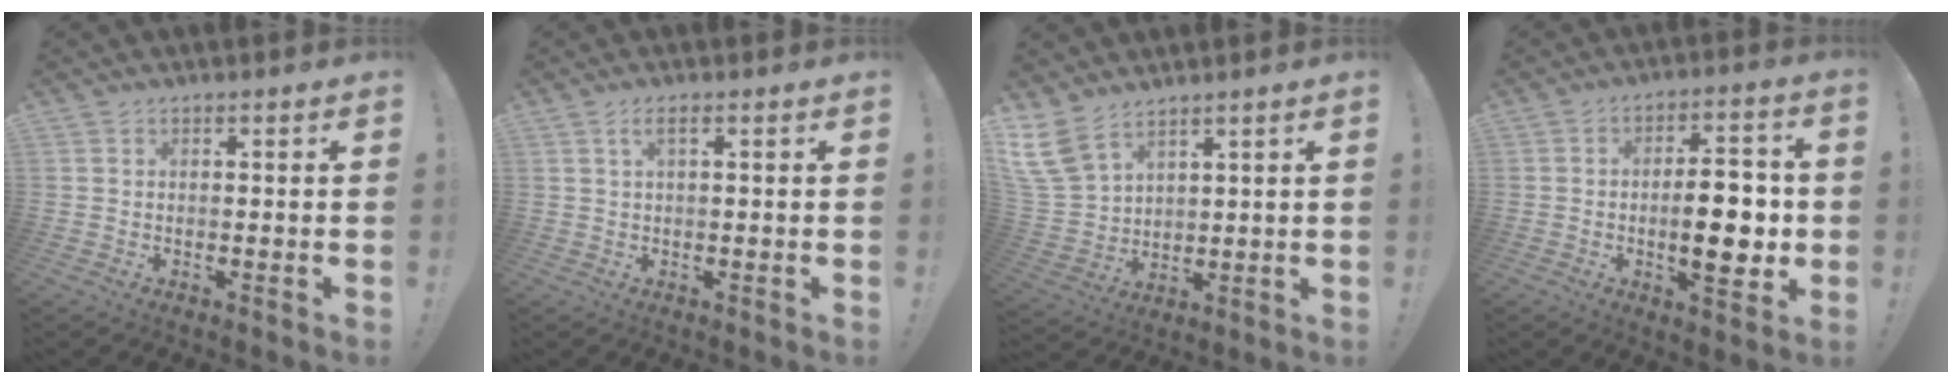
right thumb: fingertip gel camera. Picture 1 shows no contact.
{"total": 2.6, "force": [0.8, 0.5, 2.4], "torque": [-0.040, -0.001, 0.011]}
{"total": 10.5, "force": [7.9, 5.1, 4.8], "torque": [-0.109, -0.043, 0.156]}
{"total": 14.0, "force": [-1.5, 5.6, 12.7], "torque": [-0.183, 0.002, -0.032]}